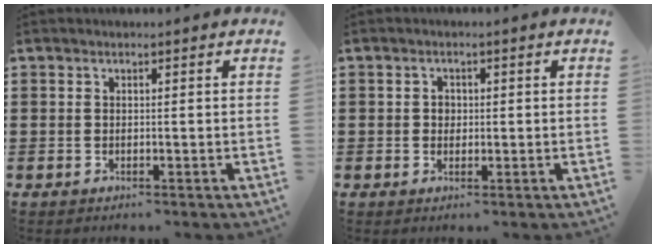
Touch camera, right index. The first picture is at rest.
{"total": 1.3, "force": [0.0, 1.1, 0.6], "torque": [-0.015, 0.005, -0.001]}